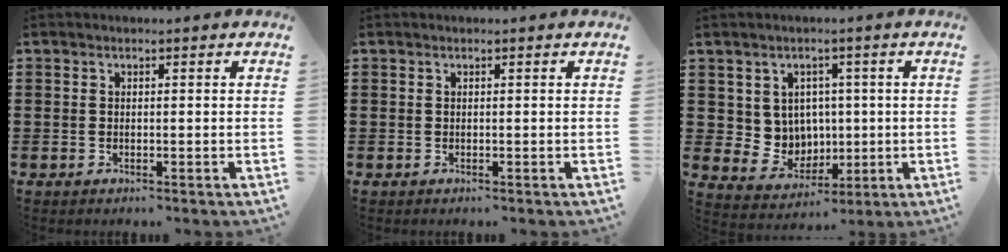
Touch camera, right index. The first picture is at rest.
{"total": 0.0}
{"total": 5.7, "force": [1.9, 5.3, 1.1], "torque": [-0.043, -0.006, 0.038]}